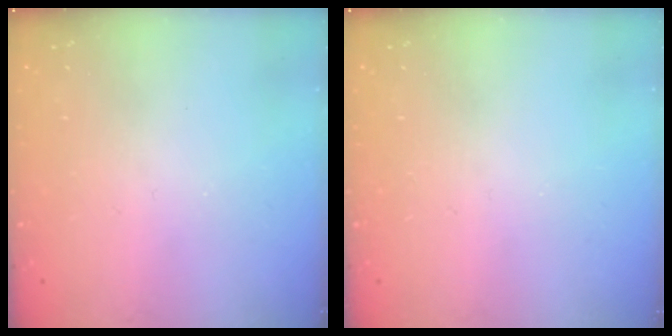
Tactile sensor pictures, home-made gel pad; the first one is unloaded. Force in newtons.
{"total": 0.0}